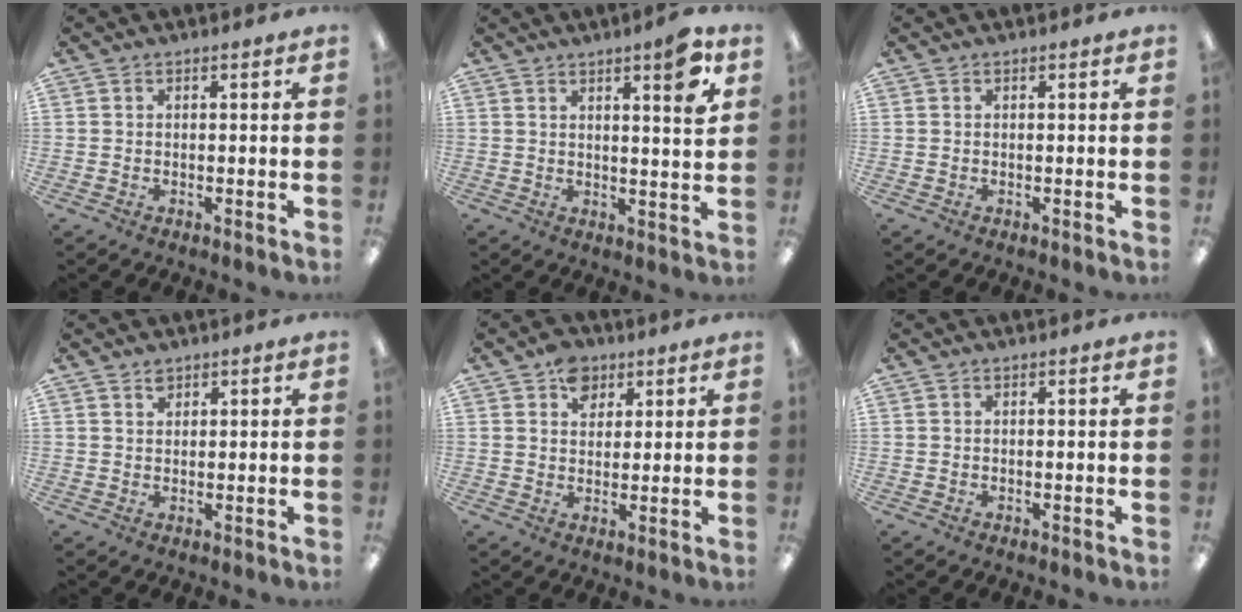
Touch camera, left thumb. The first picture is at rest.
{"total": 7.0, "force": [4.4, 0.8, 5.3], "torque": [-0.072, -0.026, 0.066]}
{"total": 0.0}
{"total": 1.7, "force": [1.4, 0.9, 0.3], "torque": [0.001, -0.006, 0.026]}
{"total": 6.6, "force": [3.7, 4.8, 2.7], "torque": [-0.034, -0.004, 0.065]}
{"total": 0.0}